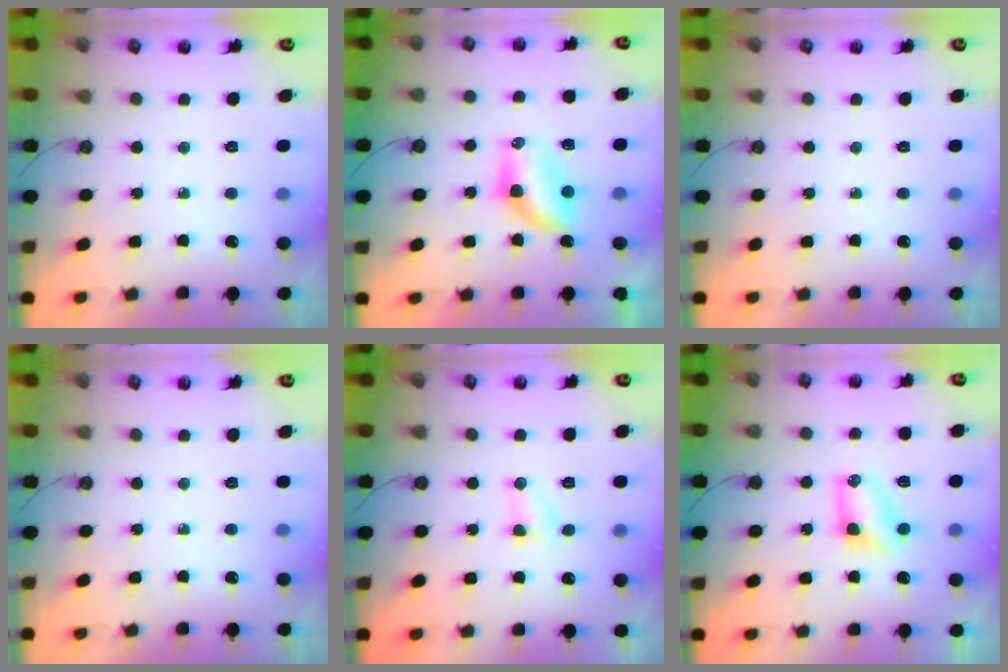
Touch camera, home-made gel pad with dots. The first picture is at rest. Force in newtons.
{"total": 8.0, "press": 7.3, "slide": 3.3}
{"total": 0.0}
{"total": 0.0}
{"total": 3.0, "press": 3.0, "slide": 0.3}
{"total": 5.3, "press": 5.3, "slide": 0.6}